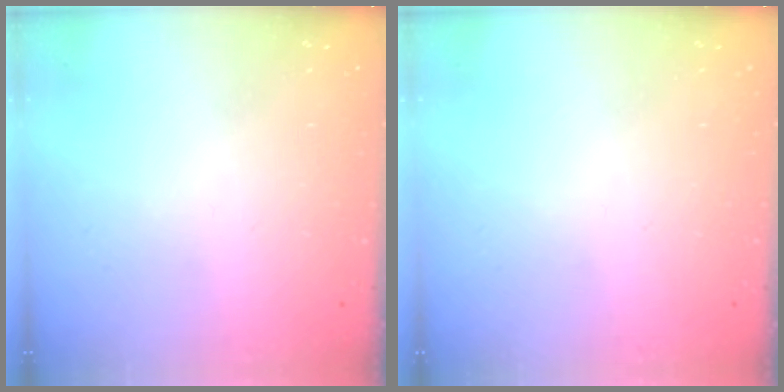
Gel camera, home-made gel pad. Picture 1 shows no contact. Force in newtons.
{"total": 0.0}